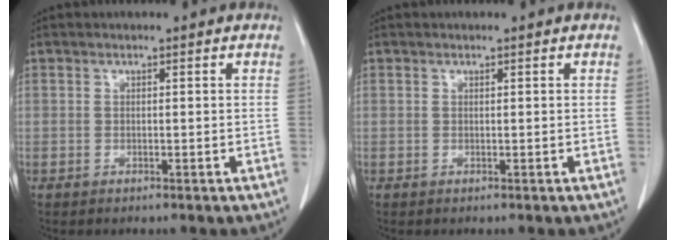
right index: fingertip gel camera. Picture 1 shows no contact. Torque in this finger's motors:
{"motor_torque": [-0.14, 0.14, -0.01, -0.01]}